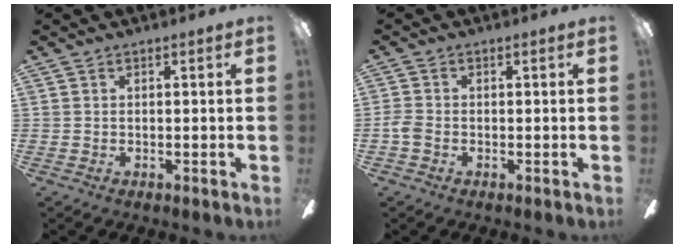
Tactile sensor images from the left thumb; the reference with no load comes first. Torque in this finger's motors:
{"motor_torque": [-0.42, 0.72, 0.13, 0.89, 0.24]}